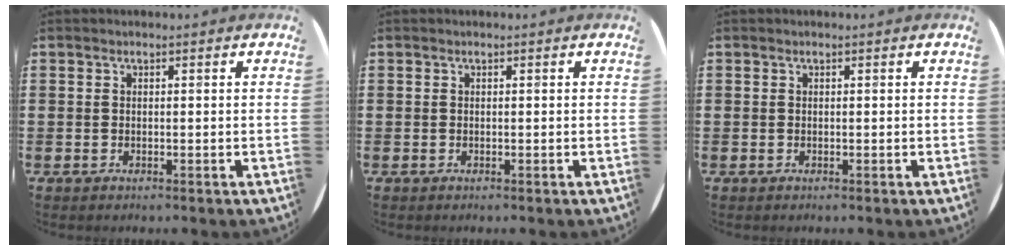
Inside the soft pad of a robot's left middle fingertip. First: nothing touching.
{"total": 0.0}
{"total": 0.0}